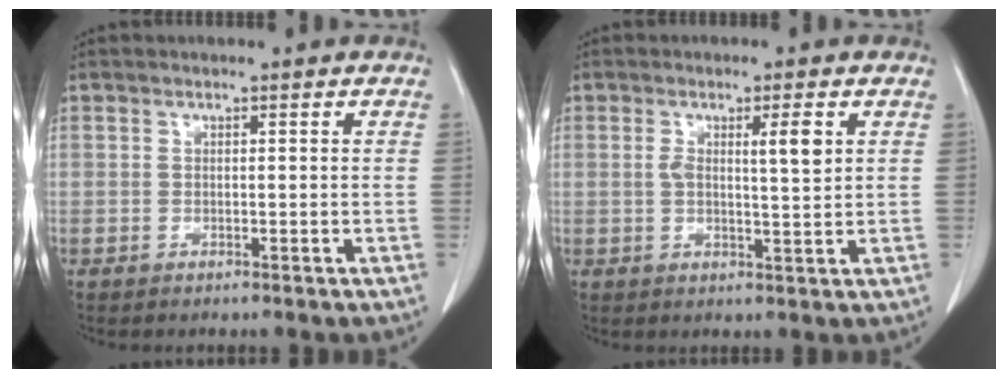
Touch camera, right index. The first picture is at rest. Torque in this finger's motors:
{"motor_torque": [0.07, 0.06, 0.16, 0.07]}